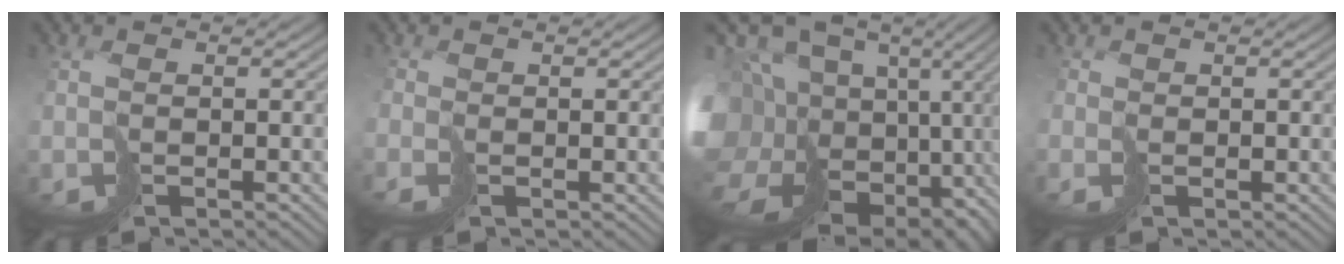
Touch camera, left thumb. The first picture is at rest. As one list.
[{"total": 1.2, "force": [0.2, -0.5, -1.1], "torque": [0.028, 0.004, 0.003]}, {"total": 17.2, "force": [-2.2, 13.0, 11.0], "torque": [-0.241, -0.014, -0.009]}, {"total": 1.1, "force": [0.3, -0.1, -1.0], "torque": [0.027, 0.000, 0.005]}]